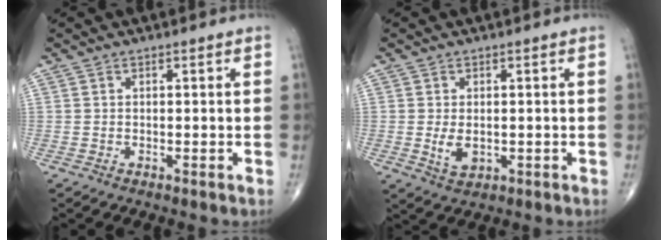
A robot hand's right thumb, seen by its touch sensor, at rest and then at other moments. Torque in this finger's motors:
{"motor_torque": [-0.44, 0.05, 0.15, 0.42, 0.13]}